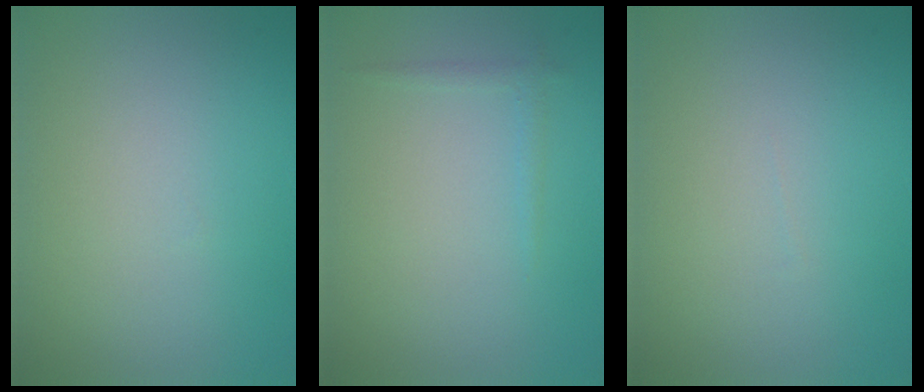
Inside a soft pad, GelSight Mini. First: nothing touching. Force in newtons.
{"total": 0.9, "press": 0.9, "slide": 0.1}
{"total": 0.0}